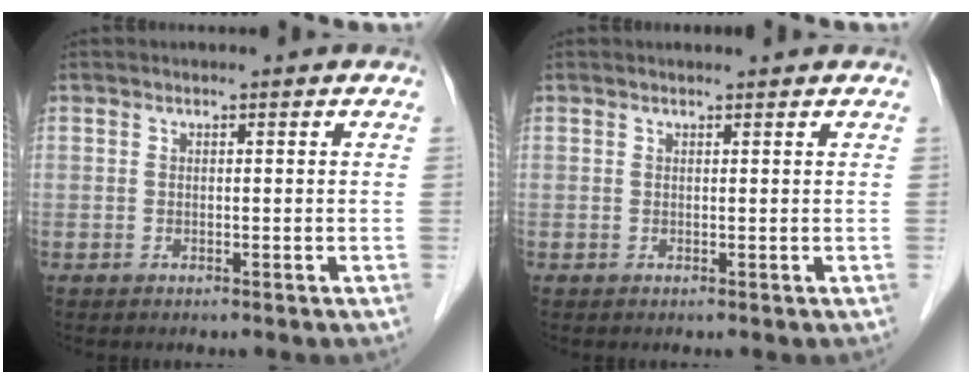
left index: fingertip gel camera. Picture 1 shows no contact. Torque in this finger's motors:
{"motor_torque": [0.05, -0.30, 0.04, 0.01]}